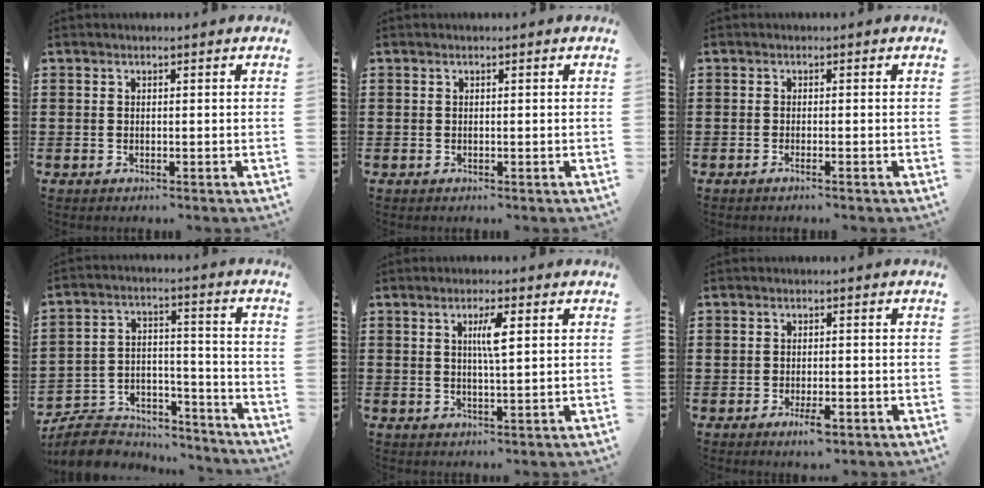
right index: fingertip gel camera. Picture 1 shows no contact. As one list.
[{"total": 0.0}, {"total": 0.8, "force": [-0.6, -0.2, 0.5], "torque": [-0.009, -0.003, -0.012]}, {"total": 8.6, "force": [-7.9, 2.7, 2.0], "torque": [-0.047, 0.021, -0.156]}, {"total": 3.8, "force": [1.1, 0.5, 3.6], "torque": [-0.073, 0.005, 0.014]}, {"total": 3.1, "force": [-1.6, 1.2, 2.4], "torque": [-0.046, -0.001, -0.029]}]